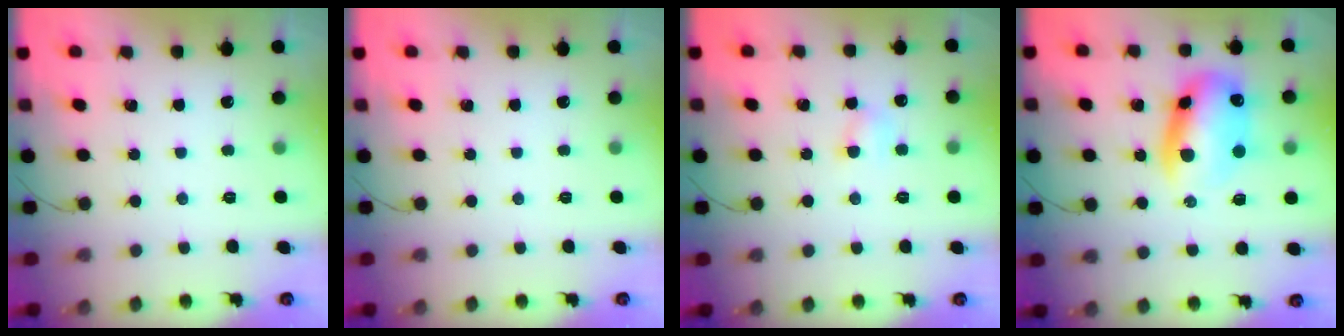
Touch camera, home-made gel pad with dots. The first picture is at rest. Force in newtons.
{"total": 0.0}
{"total": 4.7, "press": 4.5, "slide": 1.2}
{"total": 12.3, "press": 11.9, "slide": 2.9}